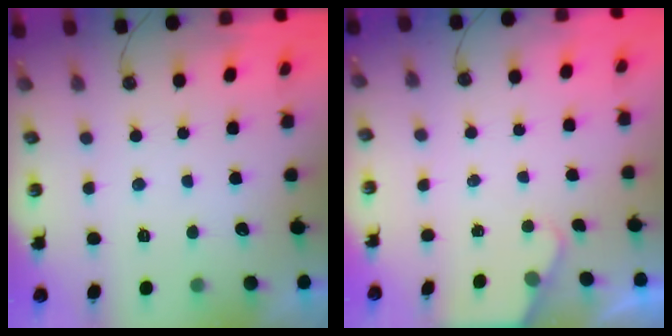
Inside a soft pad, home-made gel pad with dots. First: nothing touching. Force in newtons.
{"total": 1.7, "press": 1.7, "slide": 0.3}